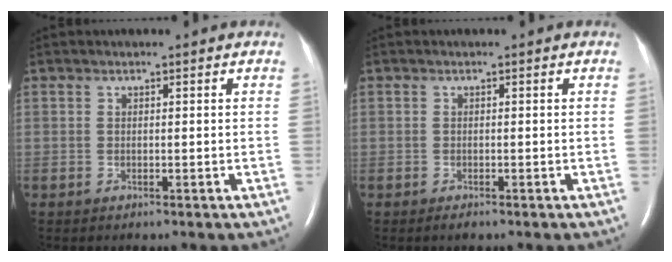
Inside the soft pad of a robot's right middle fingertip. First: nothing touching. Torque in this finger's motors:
{"motor_torque": [0.41, -0.18, -0.03, -0.01]}